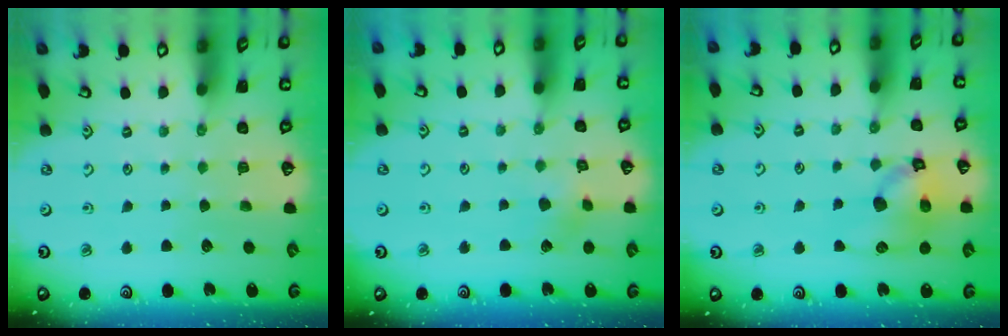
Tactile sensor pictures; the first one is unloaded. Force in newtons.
{"total": 3.7, "press": 3.6, "slide": 0.6}
{"total": 11.6, "press": 11.5, "slide": 1.5}